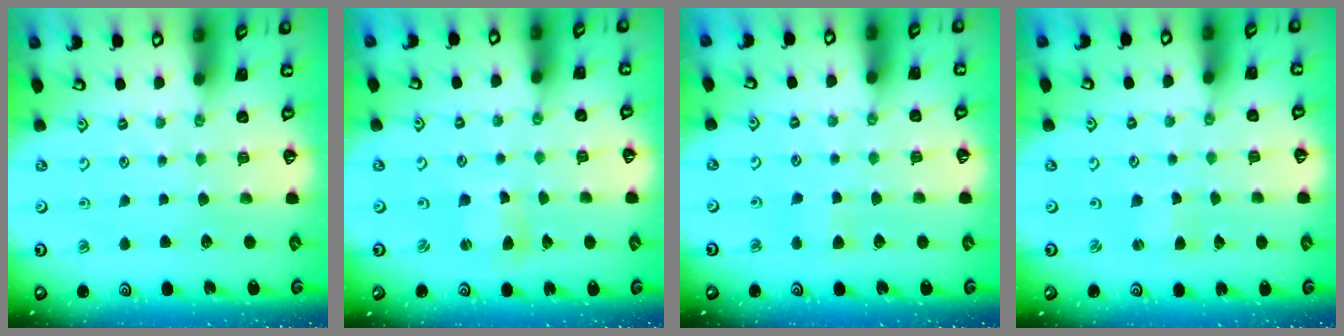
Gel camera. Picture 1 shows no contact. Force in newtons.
{"total": 2.6, "press": 2.5, "slide": 0.3}
{"total": 3.7, "press": 3.7, "slide": 0.6}
{"total": 2.4, "press": 2.4, "slide": 0.5}